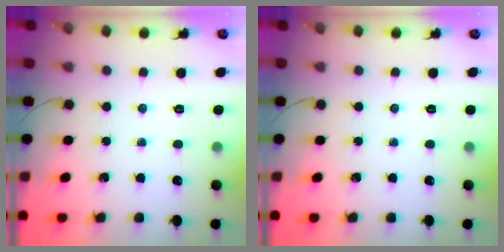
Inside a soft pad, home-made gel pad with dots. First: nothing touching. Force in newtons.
{"total": 0.0}